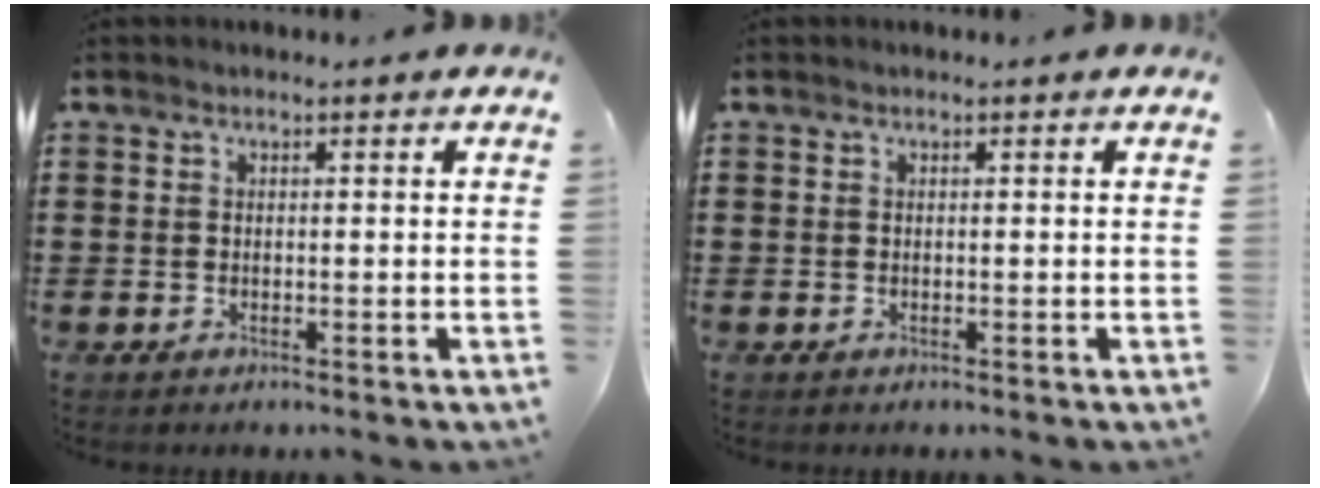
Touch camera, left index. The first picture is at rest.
{"total": 0.0}